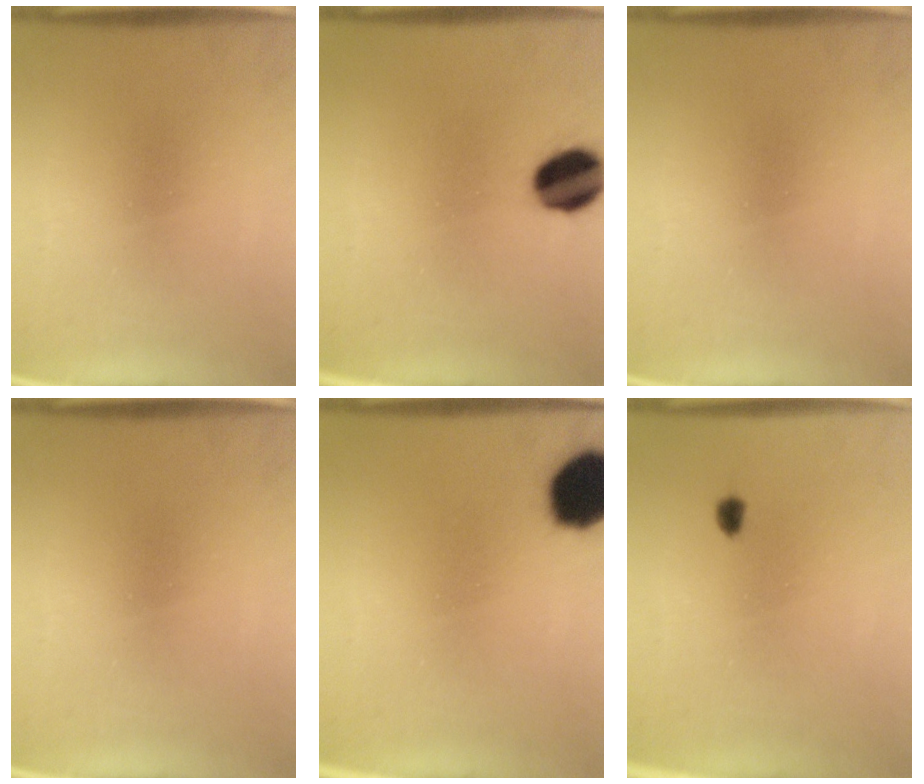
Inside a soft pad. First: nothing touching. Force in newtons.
{"total": 10.4}
{"total": 0.0}
{"total": 0.0}
{"total": 13.2}
{"total": 1.7}